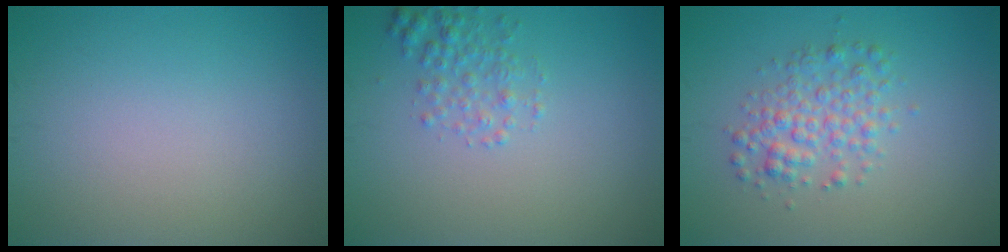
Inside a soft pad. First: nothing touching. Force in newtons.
{"total": 2.0, "press": 2.0, "slide": 0.1}
{"total": 3.2, "press": 3.2, "slide": 0.0}